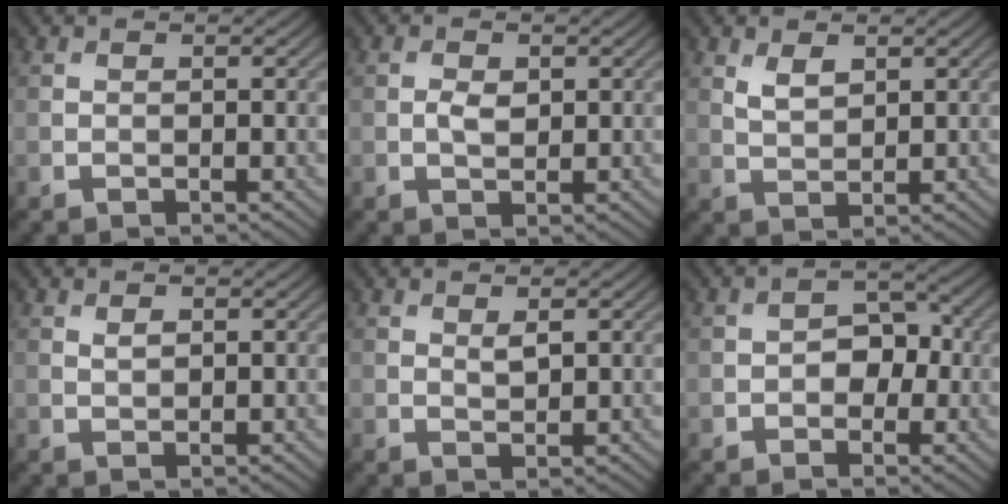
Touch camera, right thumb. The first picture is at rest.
{"total": 1.9, "force": [0.1, 1.1, 1.5], "torque": [-0.031, -0.001, 0.002]}
{"total": 2.5, "force": [1.4, 1.3, 1.7], "torque": [-0.040, -0.004, 0.033]}
{"total": 1.0, "force": [0.5, 0.5, 0.7], "torque": [-0.017, -0.002, 0.011]}
{"total": 1.3, "force": [0.7, 0.5, 0.9], "torque": [-0.021, -0.006, 0.015]}
{"total": 3.6, "force": [-0.7, 2.6, 2.4], "torque": [-0.029, 0.001, -0.017]}